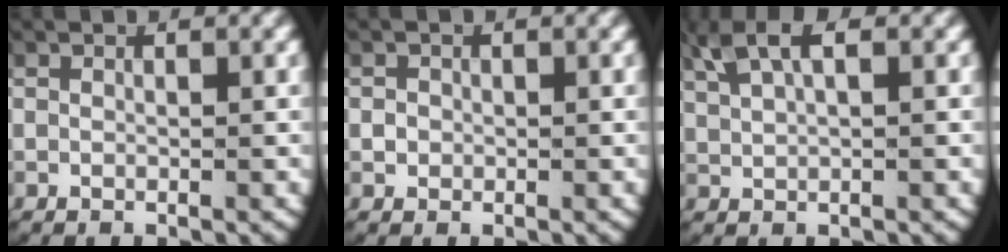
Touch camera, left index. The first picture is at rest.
{"total": 0.8, "force": [-0.2, 0.8, 0.1], "torque": [-0.011, -0.007, 0.000]}
{"total": 4.0, "force": [2.5, 1.3, 2.8], "torque": [-0.060, 0.013, 0.046]}